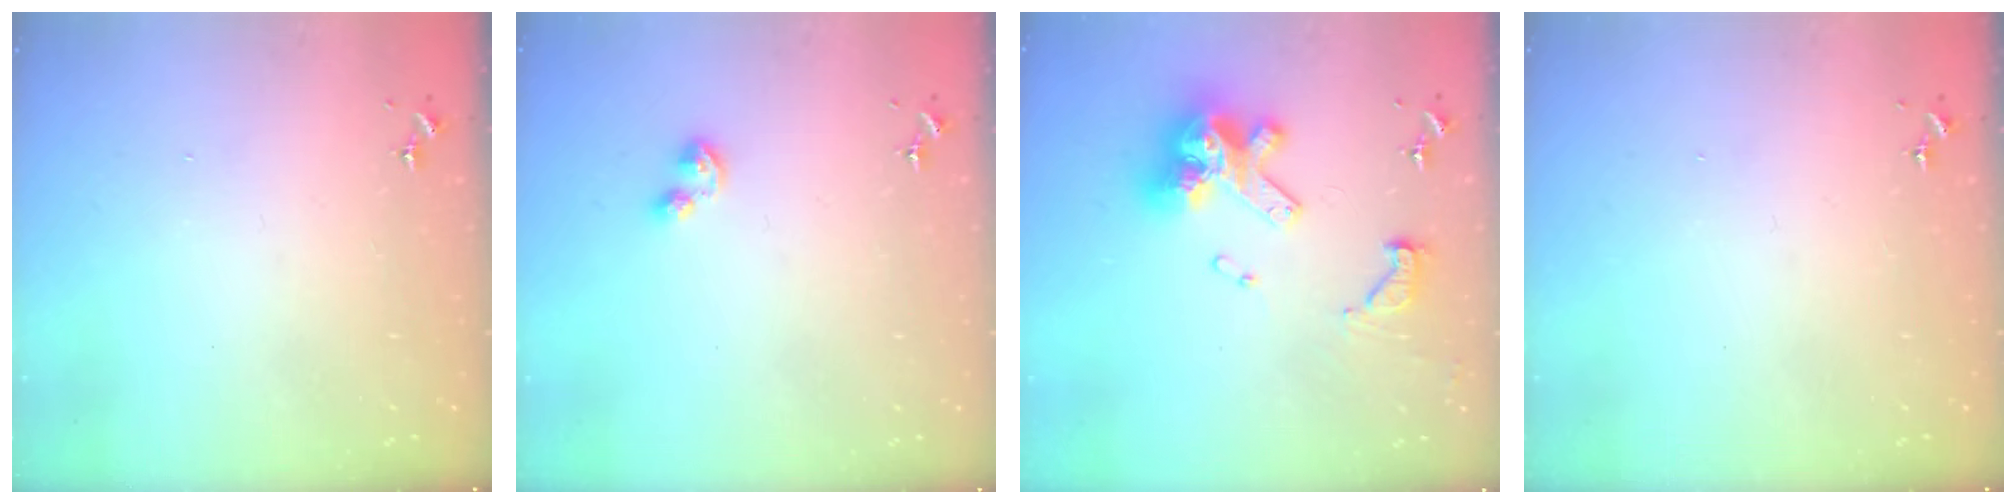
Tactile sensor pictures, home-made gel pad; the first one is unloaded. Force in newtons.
{"total": 4.4, "press": 4.3, "slide": 0.5}
{"total": 16.9, "press": 16.8, "slide": 1.5}
{"total": 0.0}